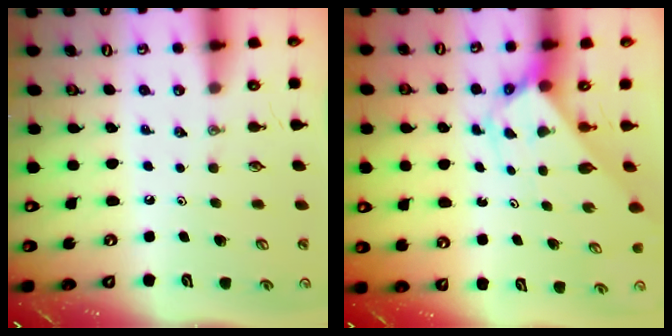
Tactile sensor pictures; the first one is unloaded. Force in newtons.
{"total": 2.7, "press": 2.7, "slide": 0.2}